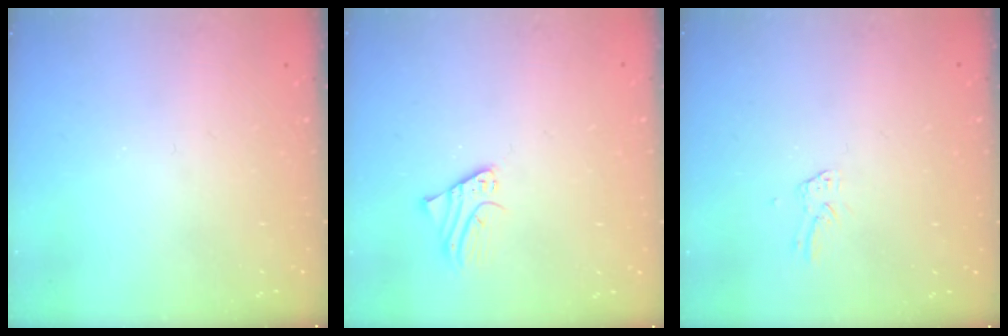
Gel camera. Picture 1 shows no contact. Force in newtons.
{"total": 1.9, "press": 1.9, "slide": 0.1}
{"total": 1.9, "press": 1.9, "slide": 0.1}